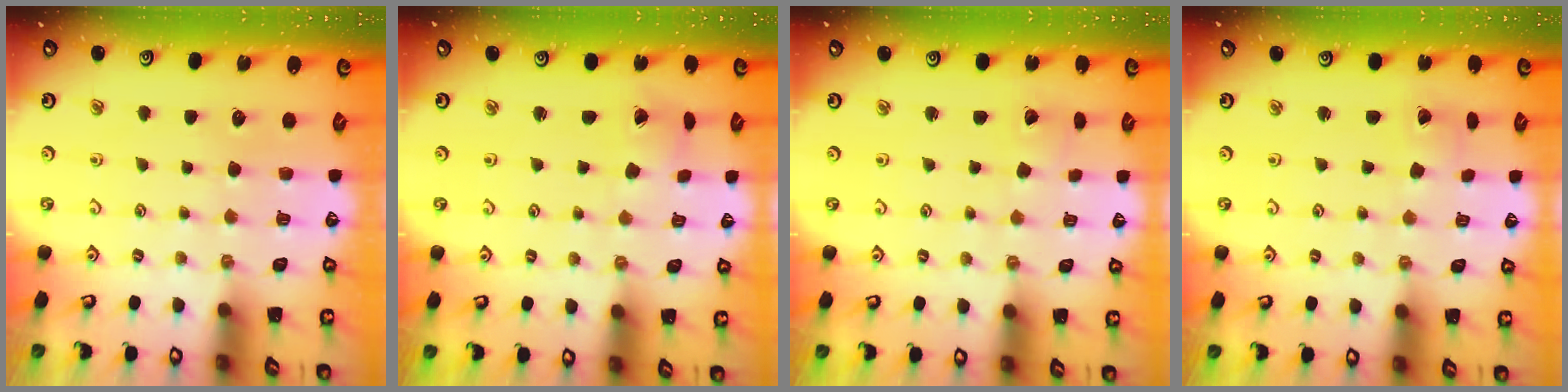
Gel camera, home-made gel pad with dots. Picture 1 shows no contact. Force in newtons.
{"total": 1.6, "press": 1.6, "slide": 0.1}
{"total": 1.6, "press": 1.6, "slide": 0.1}
{"total": 0.0}